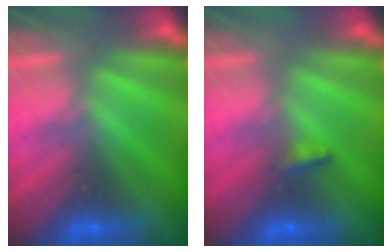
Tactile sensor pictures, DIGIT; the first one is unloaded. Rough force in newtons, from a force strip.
{"total": 2.9}